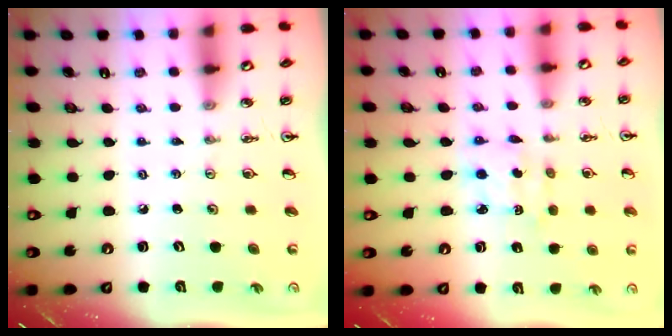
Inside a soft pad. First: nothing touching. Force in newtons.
{"total": 2.9, "press": 2.9, "slide": 0.2}